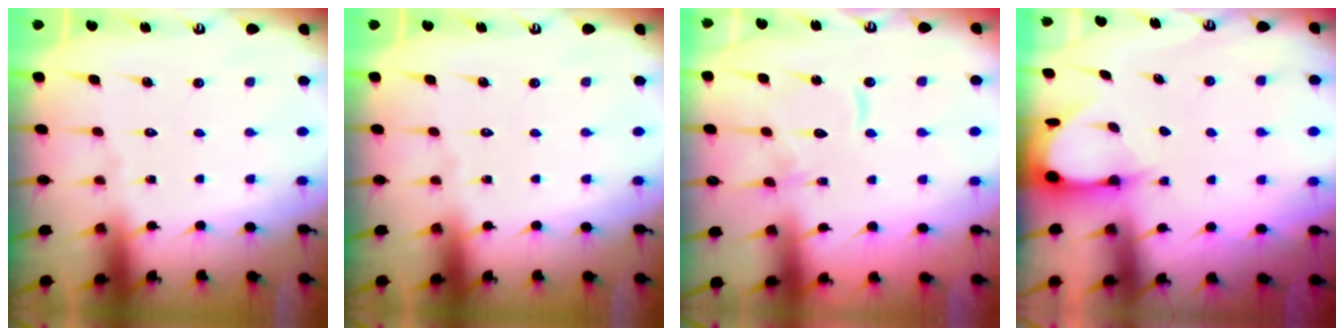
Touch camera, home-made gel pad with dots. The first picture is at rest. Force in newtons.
{"total": 0.0}
{"total": 11.3, "press": 11.3, "slide": 0.9}
{"total": 3.6, "press": 3.6, "slide": 0.3}